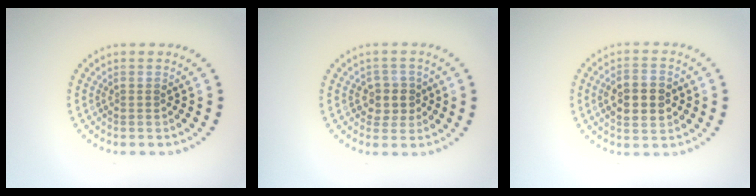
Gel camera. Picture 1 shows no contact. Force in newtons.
{"total": 2.3, "press": 2.0, "slide": 1.0}
{"total": 4.6, "press": 4.6, "slide": 0.2}